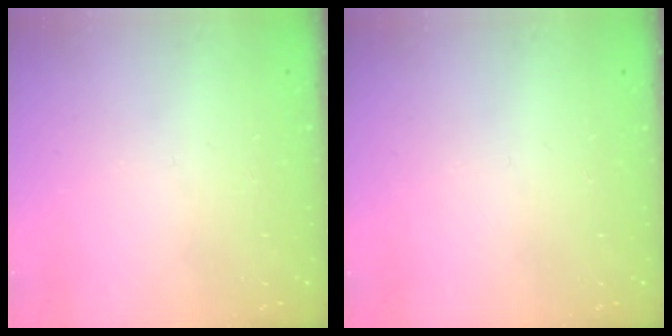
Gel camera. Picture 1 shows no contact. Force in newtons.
{"total": 0.0}